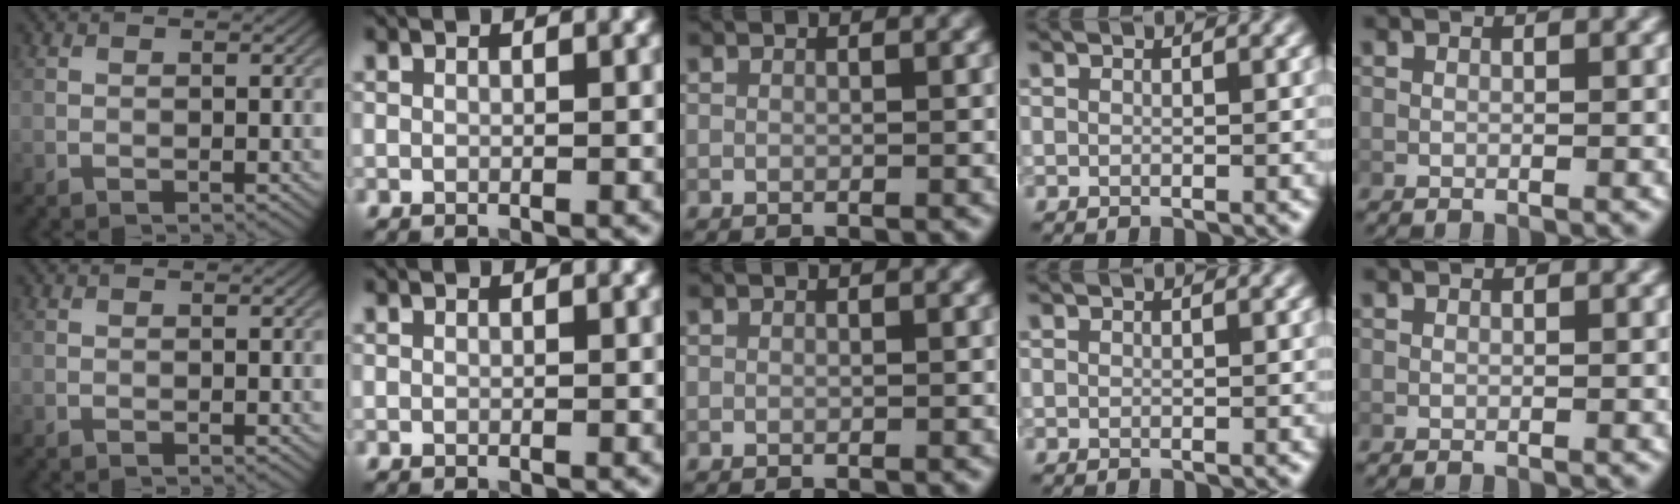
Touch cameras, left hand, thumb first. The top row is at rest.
{}